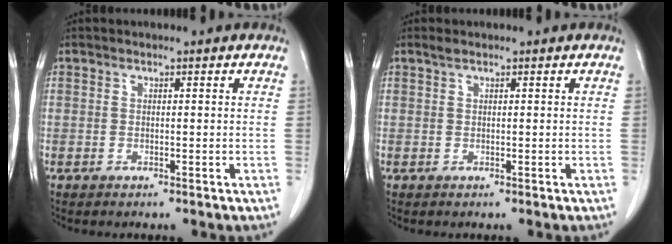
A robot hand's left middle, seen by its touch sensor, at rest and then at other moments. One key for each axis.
{"total": 0.6, "fx": 0.5, "fy": 0.1, "fz": 0.3, "tx": -0.012, "ty": 0.006, "tz": 0.012}